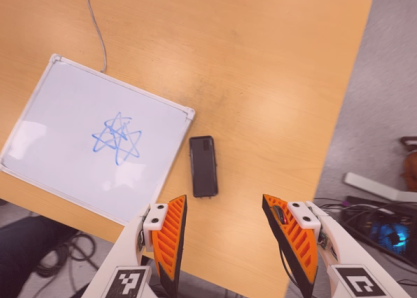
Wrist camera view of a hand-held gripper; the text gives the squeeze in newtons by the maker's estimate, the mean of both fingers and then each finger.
{"total": 0.0}